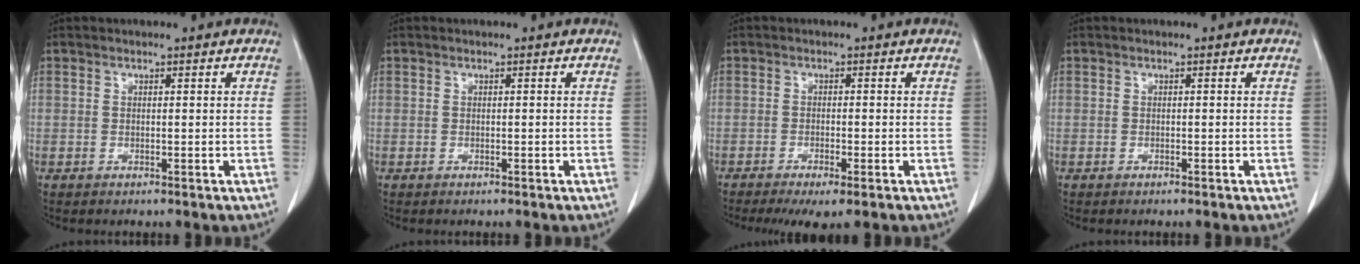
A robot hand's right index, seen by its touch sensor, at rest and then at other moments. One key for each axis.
{"total": 0.0}
{"total": 4.3, "fx": -2.7, "fy": 0.5, "fz": 3.3, "tx": -0.055, "ty": -0.012, "tz": -0.043}
{"total": 0.0}